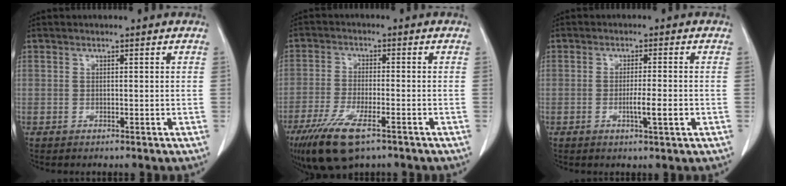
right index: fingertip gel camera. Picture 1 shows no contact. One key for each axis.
{"total": 9.4, "fx": -5.8, "fy": 2.4, "fz": 6.9, "tx": -0.135, "ty": -0.020, "tz": -0.101}
{"total": 3.6, "fx": -1.0, "fy": -0.1, "fz": 3.4, "tx": -0.059, "ty": -0.006, "tz": -0.016}